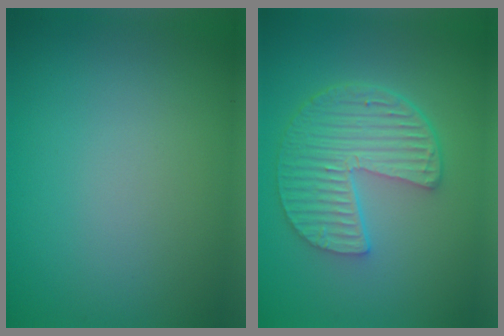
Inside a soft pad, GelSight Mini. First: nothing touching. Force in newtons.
{"total": 6.2, "press": 4.5, "slide": 4.2}